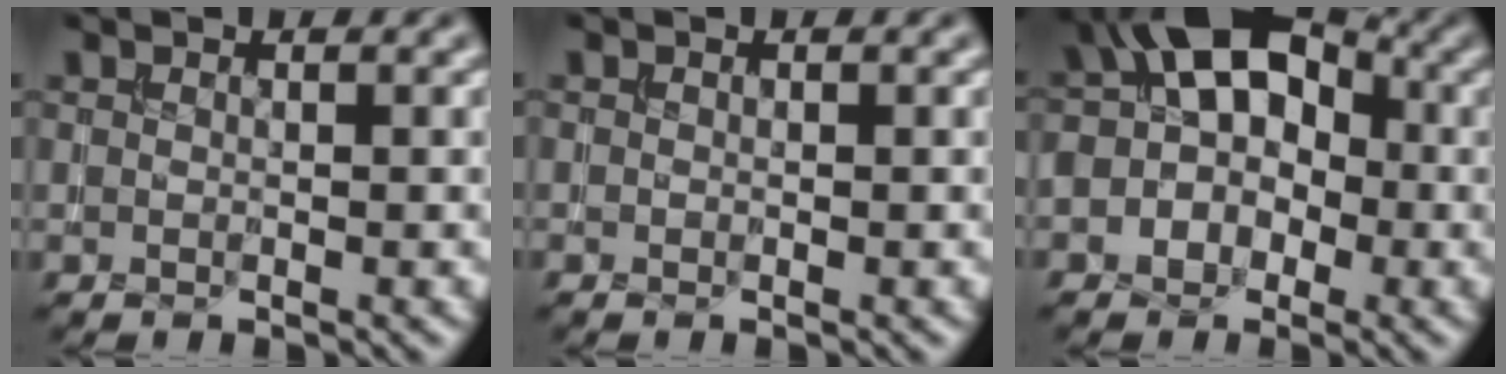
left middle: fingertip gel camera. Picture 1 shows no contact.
{"total": 0.0}
{"total": 9.8, "force": [0.9, 7.4, 6.5], "torque": [-0.065, 0.034, -0.018]}